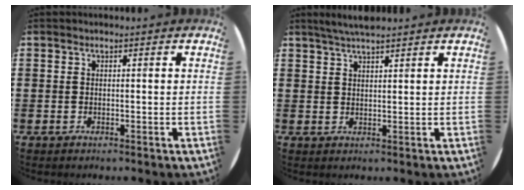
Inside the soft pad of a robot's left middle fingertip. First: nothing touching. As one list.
[{"total": 3.0, "force": [2.8, 0.2, 1.2], "torque": [-0.027, 0.000, 0.050]}]